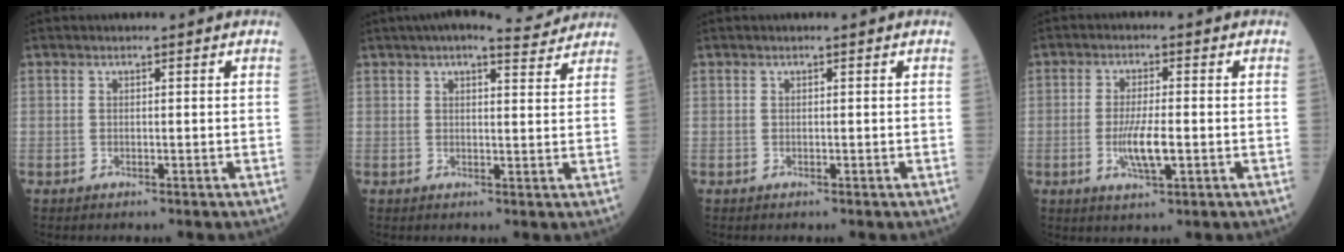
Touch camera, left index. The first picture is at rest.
{"total": 7.6, "force": [6.8, 1.3, 3.0], "torque": [-0.043, 0.020, 0.080]}
{"total": 0.0}
{"total": 5.2, "force": [-1.3, 0.9, 5.0], "torque": [-0.103, -0.010, -0.023]}